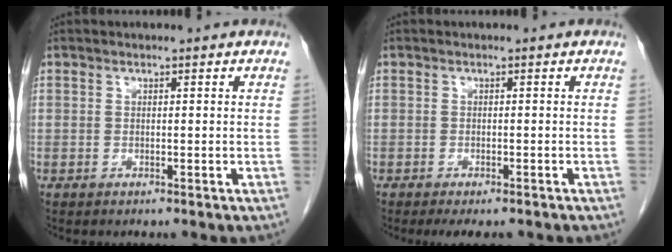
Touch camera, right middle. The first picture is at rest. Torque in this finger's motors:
{"motor_torque": [0.09, -0.38, 0.01, 0.02]}